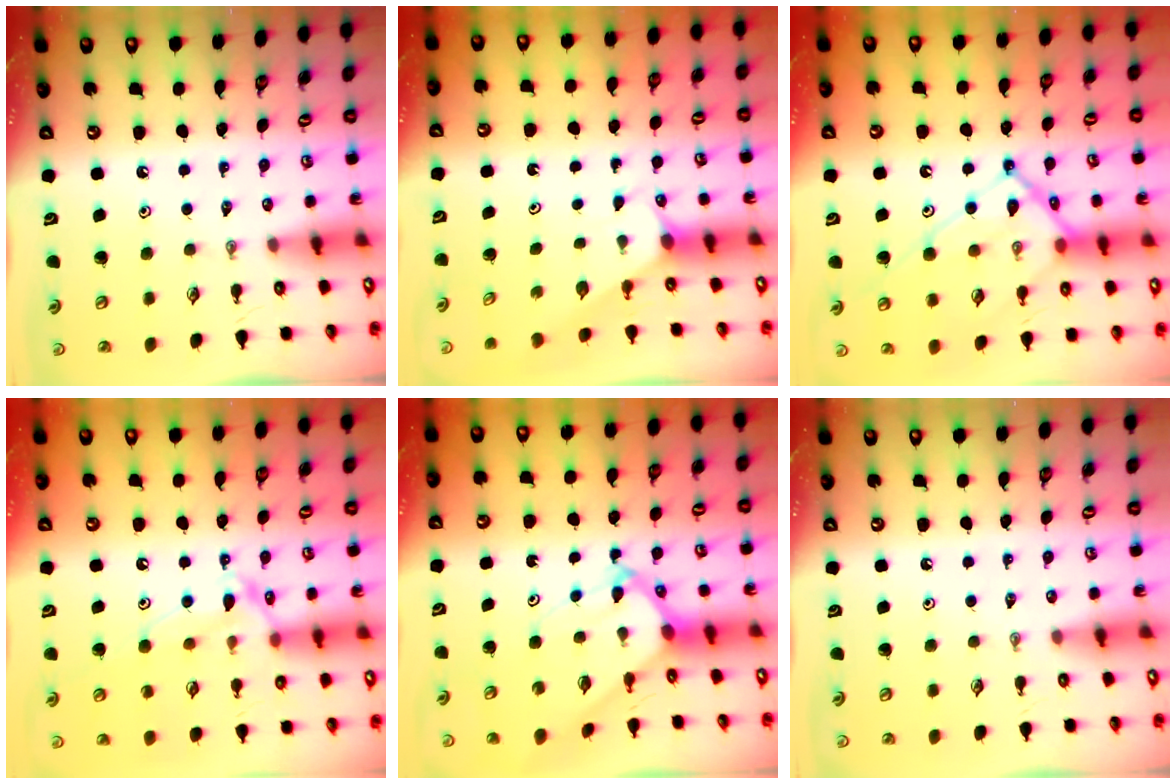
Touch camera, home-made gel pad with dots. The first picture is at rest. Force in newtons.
{"total": 1.0, "press": 0.9, "slide": 0.2}
{"total": 17.3, "press": 17.2, "slide": 1.4}
{"total": 12.8, "press": 12.7, "slide": 0.8}
{"total": 8.8, "press": 8.8, "slide": 1.0}
{"total": 0.0}